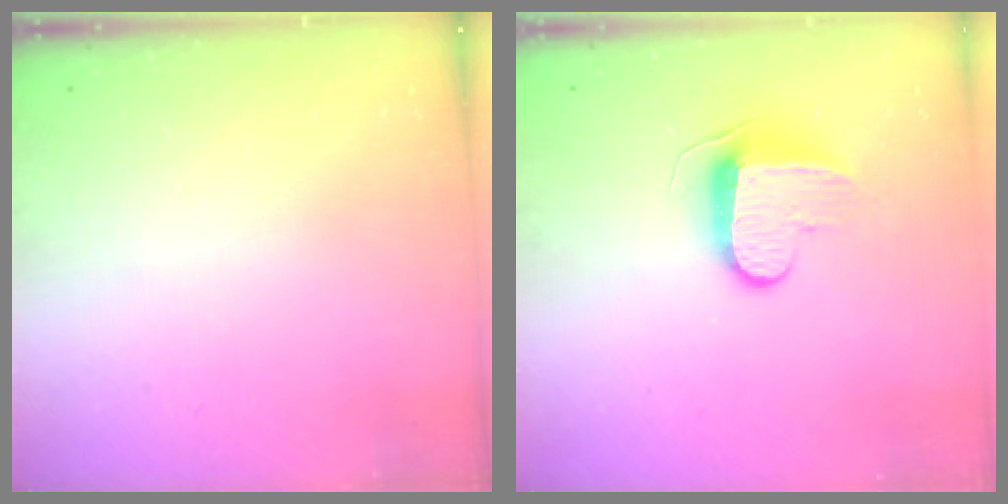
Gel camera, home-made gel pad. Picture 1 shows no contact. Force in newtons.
{"total": 8.9, "press": 8.9, "slide": 0.8}